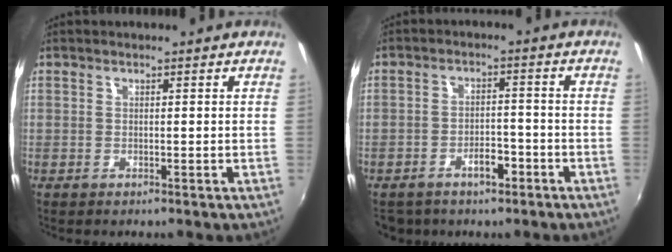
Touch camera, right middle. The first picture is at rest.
{"total": 5.7, "force": [-3.6, 3.3, 3.0], "torque": [-0.055, 0.012, -0.042]}